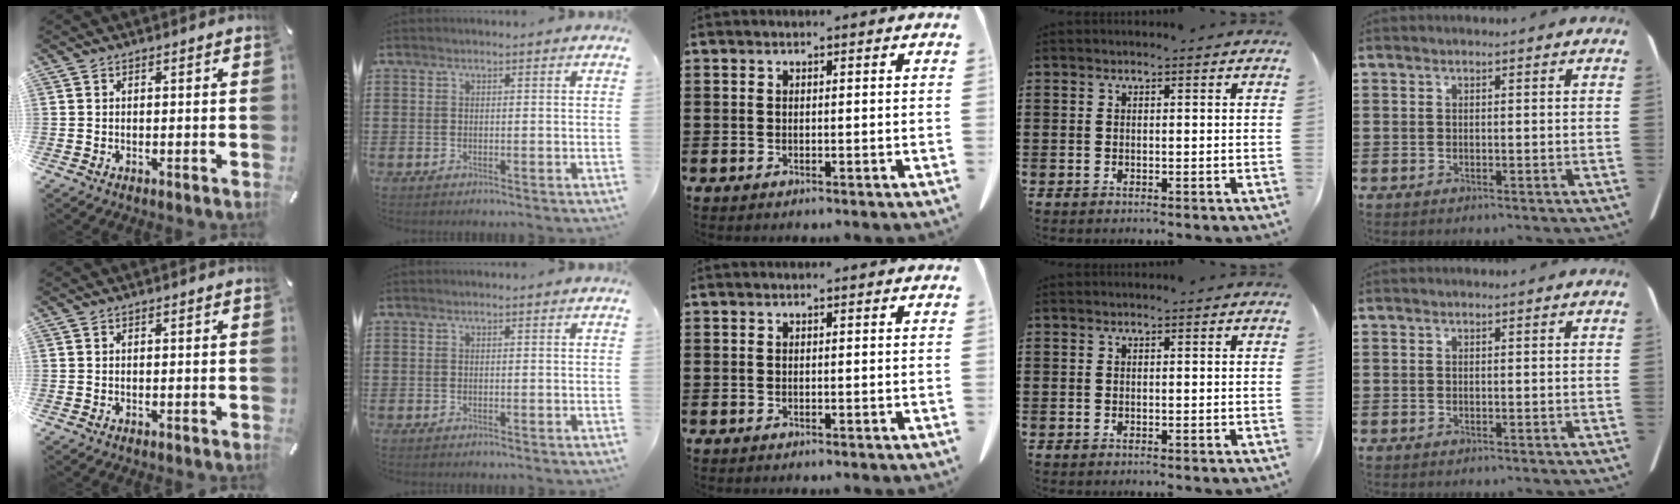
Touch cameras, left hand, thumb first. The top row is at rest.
{}